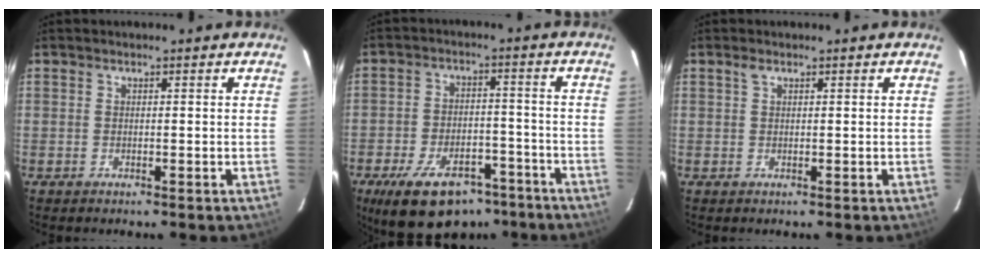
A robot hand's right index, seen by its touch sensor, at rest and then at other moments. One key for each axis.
{"total": 17.2, "fx": -11.8, "fy": 8.5, "fz": 9.2, "tx": -0.185, "ty": -0.002, "tz": -0.171}
{"total": 0.9, "fx": 0.5, "fy": 0.4, "fz": 0.5, "tx": -0.011, "ty": 0.003, "tz": 0.009}